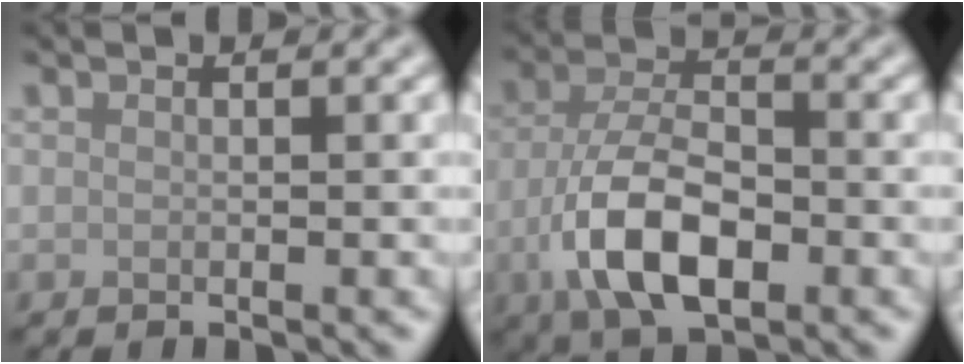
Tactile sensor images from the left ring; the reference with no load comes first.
{"total": 8.1, "force": [-3.1, 3.8, 6.4], "torque": [-0.126, -0.001, -0.068]}